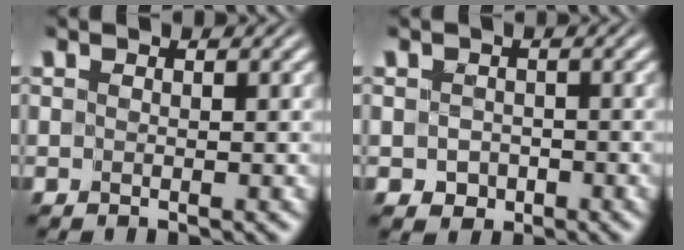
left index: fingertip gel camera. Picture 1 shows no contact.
{"total": 1.4, "force": [-0.6, 1.3, 0.3], "torque": [0.000, -0.004, -0.010]}